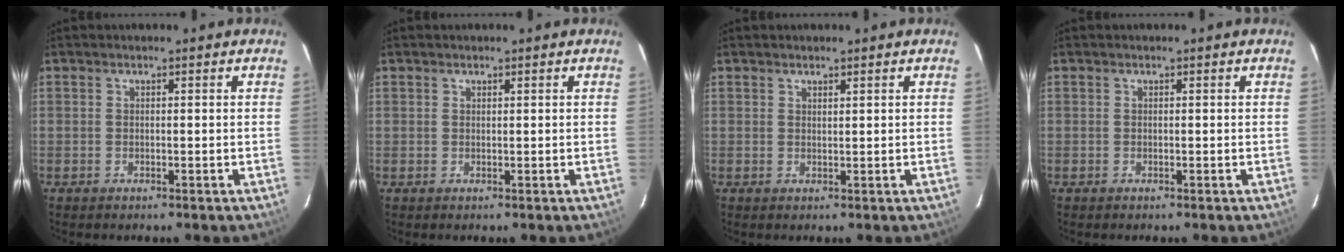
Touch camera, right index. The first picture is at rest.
{"total": 0.7, "force": [0.3, 0.6, -0.1], "torque": [0.003, 0.004, 0.006]}
{"total": 0.9, "force": [0.8, 0.1, 0.3], "torque": [-0.007, -0.002, 0.015]}
{"total": 0.0}